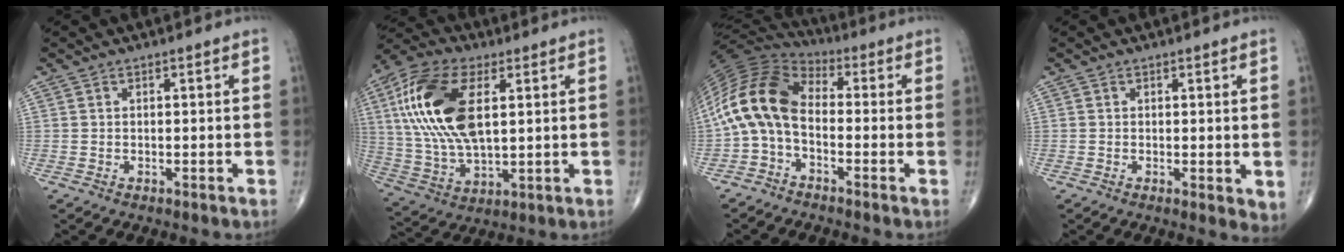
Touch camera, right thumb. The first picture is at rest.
{"total": 19.8, "force": [4.9, 9.9, 16.5], "torque": [-0.339, -0.002, 0.090]}
{"total": 13.9, "force": [-1.7, 8.4, 11.0], "torque": [-0.220, 0.053, -0.050]}
{"total": 2.9, "force": [0.1, 1.1, 2.7], "torque": [-0.036, -0.011, -0.001]}